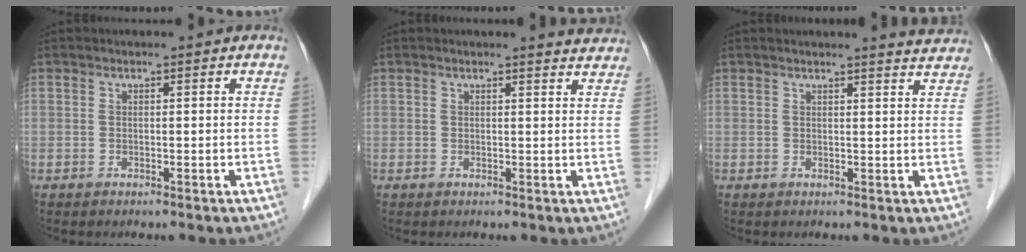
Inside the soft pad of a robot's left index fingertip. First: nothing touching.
{"total": 3.4, "force": [3.4, 0.1, 0.3], "torque": [-0.007, -0.013, 0.020]}
{"total": 4.5, "force": [4.4, -0.3, 0.8], "torque": [-0.015, -0.012, 0.035]}